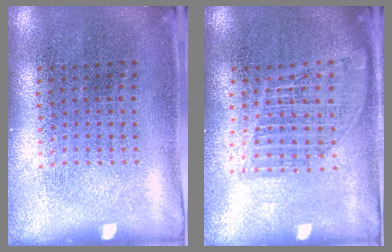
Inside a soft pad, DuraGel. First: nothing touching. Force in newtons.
{"total": 1.5, "press": 1.4, "slide": 0.7}